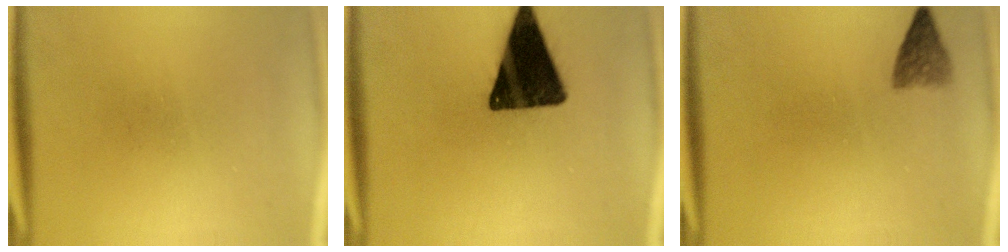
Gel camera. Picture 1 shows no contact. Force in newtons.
{"total": 17.7}
{"total": 2.6}